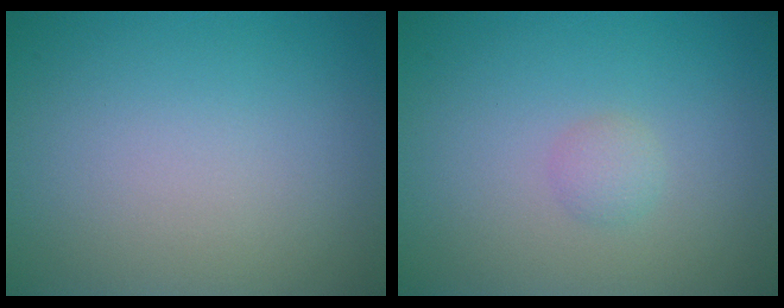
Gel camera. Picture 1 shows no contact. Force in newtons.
{"total": 1.1, "press": 1.1, "slide": 0.0}